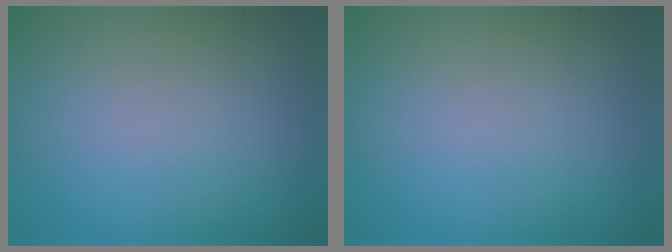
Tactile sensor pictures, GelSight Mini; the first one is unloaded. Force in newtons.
{"total": 0.0}